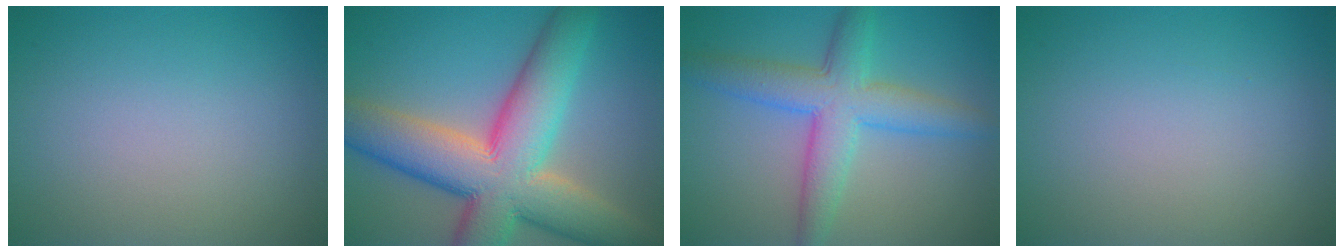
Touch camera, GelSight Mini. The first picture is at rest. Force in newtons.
{"total": 13.1, "press": 13.1, "slide": 0.9}
{"total": 6.0, "press": 6.0, "slide": 0.2}
{"total": 0.0}